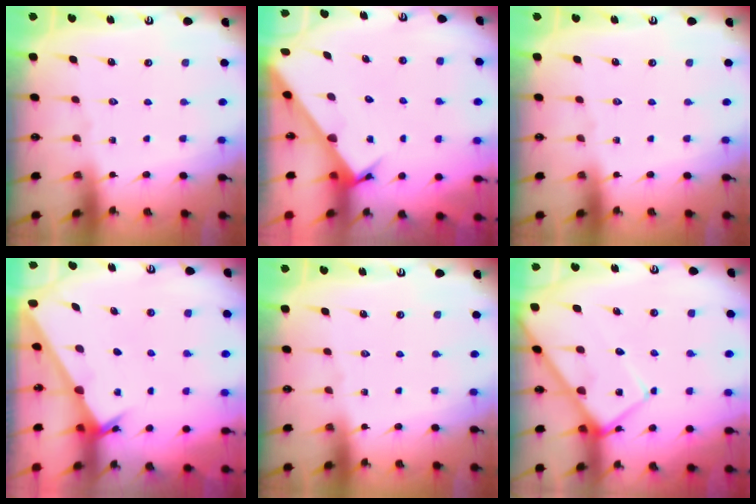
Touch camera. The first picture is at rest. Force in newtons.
{"total": 3.6, "press": 3.6, "slide": 0.2}
{"total": 0.0}
{"total": 2.4, "press": 2.4, "slide": 0.2}
{"total": 0.0}
{"total": 9.3, "press": 9.2, "slide": 1.0}